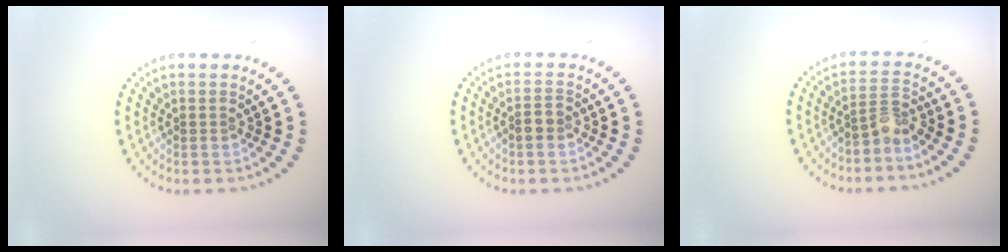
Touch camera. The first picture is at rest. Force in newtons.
{"total": 1.4, "press": 1.3, "slide": 0.6}
{"total": 2.1, "press": 1.5, "slide": 1.4}